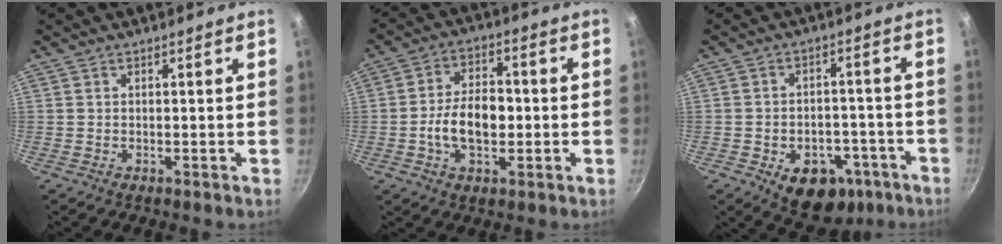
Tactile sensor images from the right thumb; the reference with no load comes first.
{"total": 10.3, "force": [-1.5, 6.3, 8.1], "torque": [-0.123, 0.022, -0.031]}
{"total": 13.3, "force": [-6.3, 8.8, 7.6], "torque": [-0.059, 0.037, -0.074]}